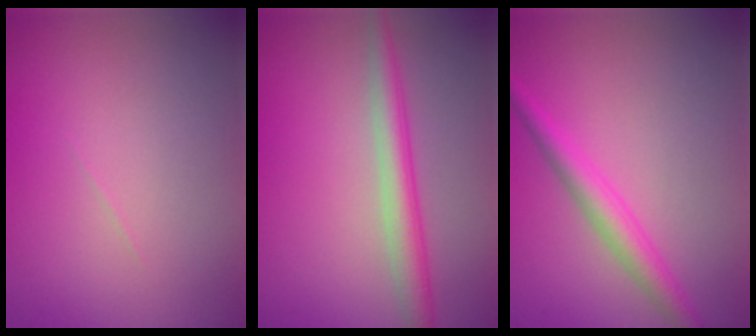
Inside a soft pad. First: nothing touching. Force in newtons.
{"total": 3.4, "press": 3.4, "slide": 0.1}
{"total": 2.9, "press": 2.9, "slide": 0.1}